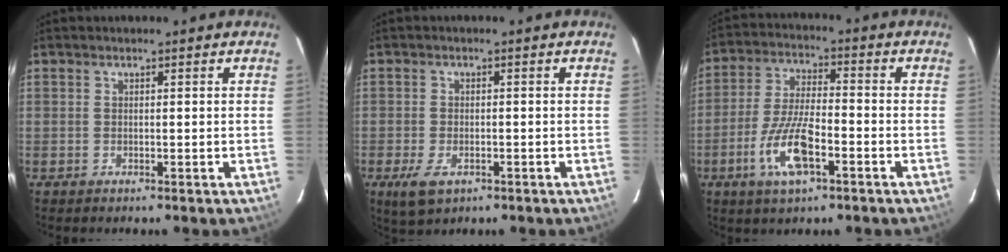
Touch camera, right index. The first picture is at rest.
{"total": 5.1, "force": [-2.5, 2.7, 3.5], "torque": [-0.081, -0.012, -0.040]}
{"total": 10.9, "force": [-4.9, 3.3, 9.2], "torque": [-0.195, -0.007, -0.092]}